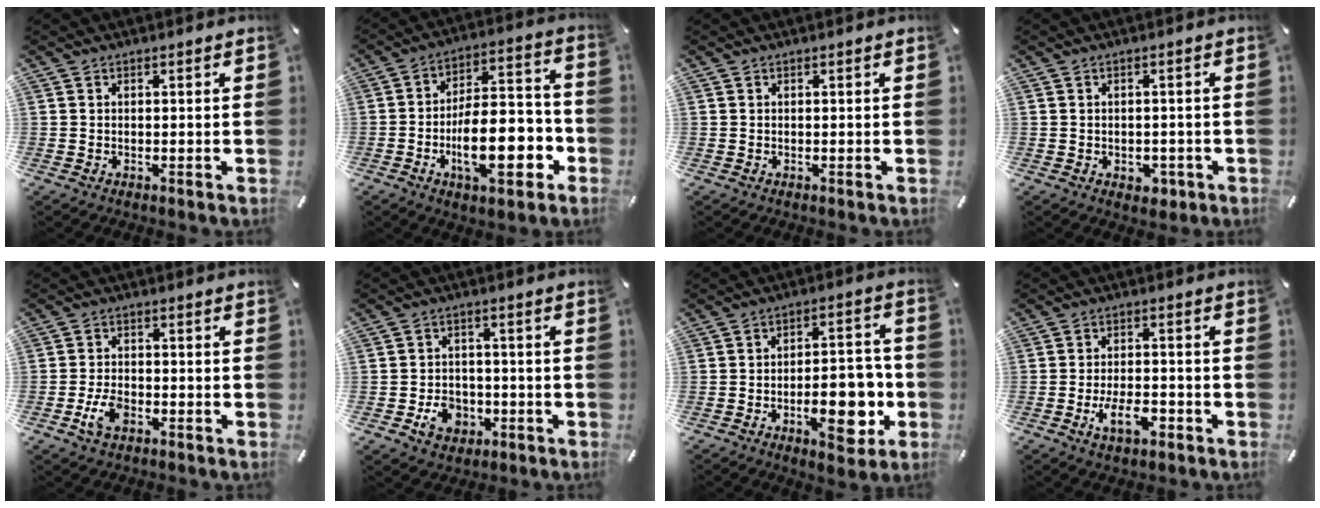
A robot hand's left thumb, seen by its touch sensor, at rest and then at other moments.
{"total": 18.1, "force": [-6.2, 8.5, 14.7], "torque": [-0.224, 0.016, -0.100]}
{"total": 0.0}
{"total": 2.9, "force": [-1.1, 2.3, 1.5], "torque": [-0.015, 0.002, -0.021]}
{"total": 5.5, "force": [-2.3, 3.3, 3.7], "torque": [-0.085, 0.005, -0.044]}
{"total": 6.9, "force": [-2.1, 5.9, 2.8], "torque": [-0.044, 0.010, -0.036]}
{"total": 14.2, "force": [-4.5, 6.9, 11.6], "torque": [-0.154, 0.012, -0.070]}
{"total": 8.0, "force": [-3.5, 4.2, 5.8], "torque": [-0.106, 0.014, -0.060]}